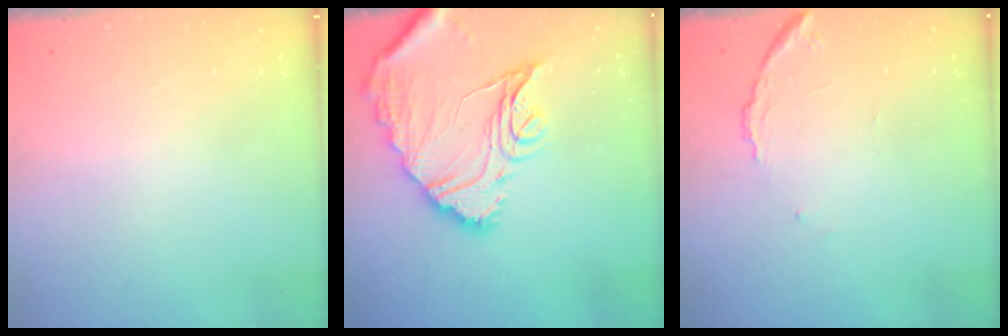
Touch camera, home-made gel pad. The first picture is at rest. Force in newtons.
{"total": 17.8, "press": 17.7, "slide": 1.9}
{"total": 8.5, "press": 8.4, "slide": 0.7}